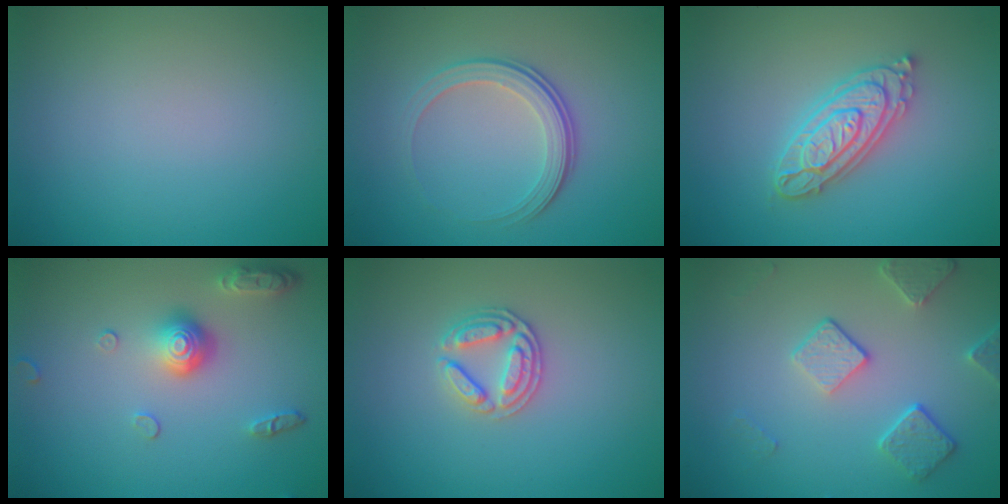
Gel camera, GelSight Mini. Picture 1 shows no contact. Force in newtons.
{"total": 3.5, "press": 2.6, "slide": 2.4}
{"total": 4.4, "press": 4.3, "slide": 0.8}
{"total": 3.8, "press": 2.9, "slide": 2.4}
{"total": 2.6, "press": 2.5, "slide": 0.6}
{"total": 3.9, "press": 3.1, "slide": 2.4}